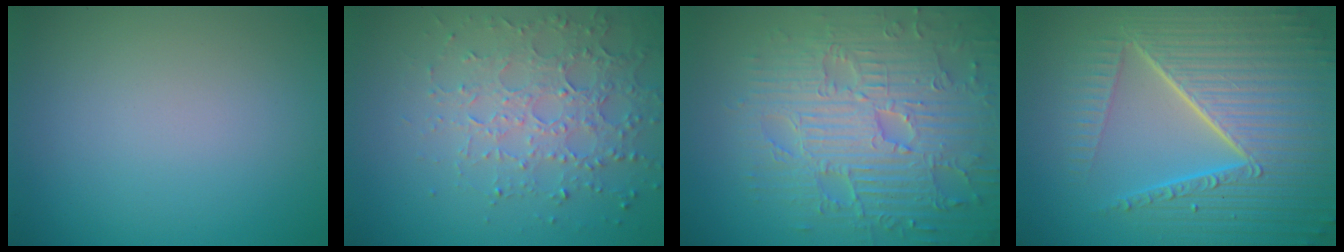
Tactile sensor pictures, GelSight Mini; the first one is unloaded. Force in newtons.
{"total": 4.0, "press": 4.0, "slide": 0.3}
{"total": 9.1, "press": 6.6, "slide": 6.3}
{"total": 10.8, "press": 6.7, "slide": 8.4}